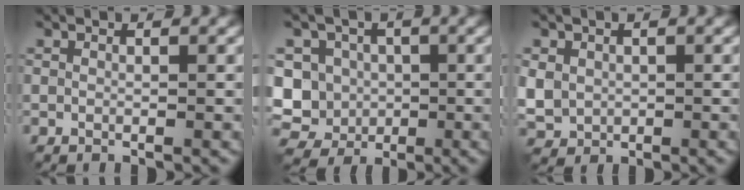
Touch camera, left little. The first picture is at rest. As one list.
[{"total": 8.8, "force": [-0.5, 8.2, 3.0], "torque": [-0.071, 0.019, -0.044]}, {"total": 3.0, "force": [0.3, 2.8, 1.2], "torque": [-0.033, -0.002, 0.010]}]